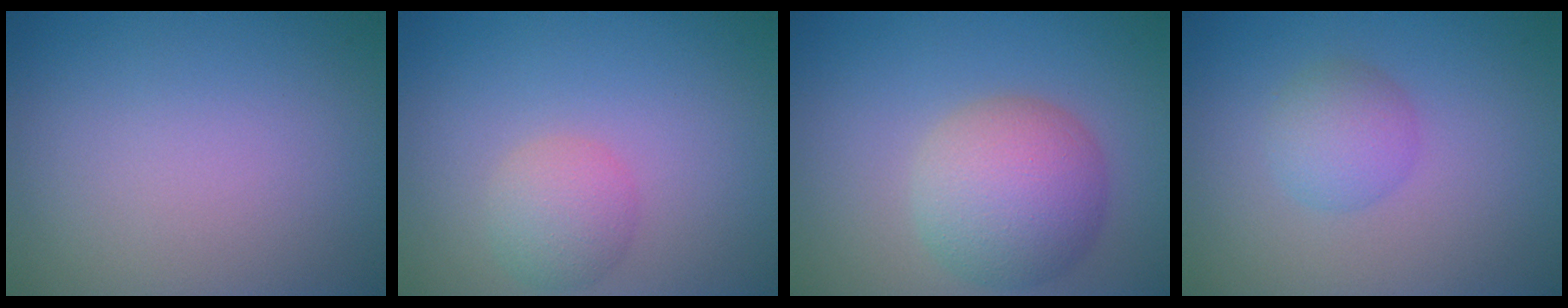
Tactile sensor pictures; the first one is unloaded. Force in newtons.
{"total": 2.5, "press": 2.5, "slide": 0.1}
{"total": 6.1, "press": 6.1, "slide": 0.1}
{"total": 2.5, "press": 2.5, "slide": 0.1}